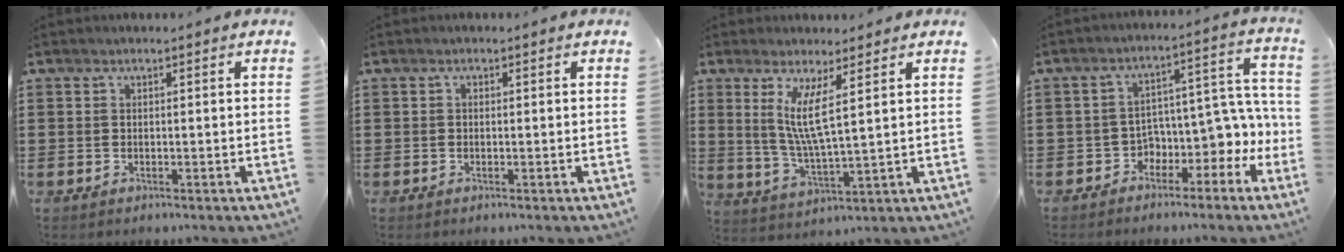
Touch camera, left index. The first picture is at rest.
{"total": 0.5, "force": [-0.1, 0.4, 0.4], "torque": [-0.009, -0.001, -0.002]}
{"total": 7.2, "force": [3.3, 0.7, 6.3], "torque": [-0.131, -0.009, 0.058]}
{"total": 3.8, "force": [-2.0, 3.0, 1.2], "torque": [-0.042, -0.018, -0.043]}